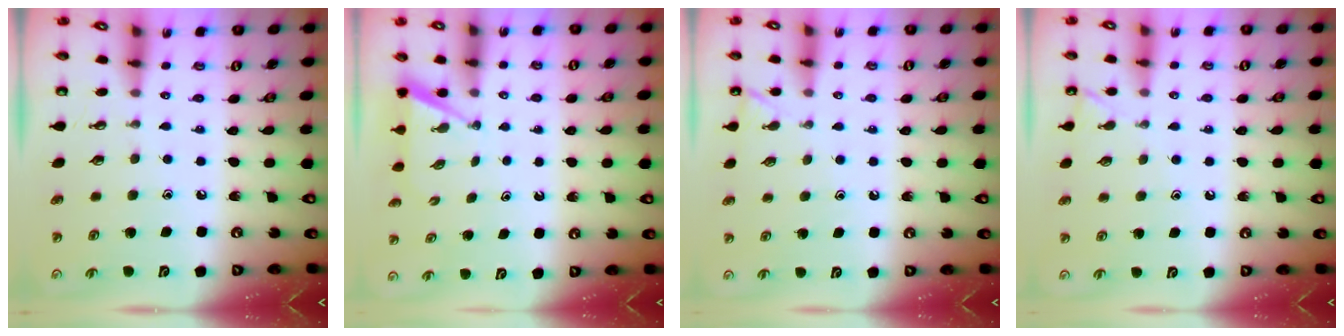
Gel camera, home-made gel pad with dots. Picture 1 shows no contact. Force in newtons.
{"total": 2.3, "press": 2.3, "slide": 0.3}
{"total": 2.2, "press": 2.2, "slide": 0.3}
{"total": 3.1, "press": 3.1, "slide": 0.4}